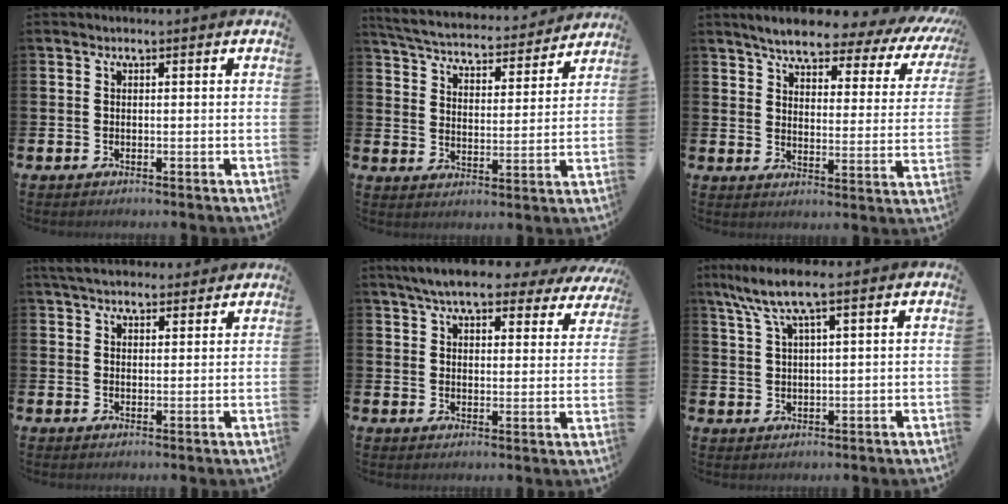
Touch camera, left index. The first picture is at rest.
{"total": 5.2, "force": [5.1, 0.9, 1.0], "torque": [-0.046, -0.042, 0.082]}
{"total": 6.0, "force": [5.1, 1.3, 2.9], "torque": [-0.064, -0.037, 0.075]}
{"total": 4.6, "force": [4.3, 1.3, 1.0], "torque": [-0.027, -0.013, 0.079]}
{"total": 7.4, "force": [6.6, 1.5, 3.1], "torque": [-0.069, -0.027, 0.115]}
{"total": 6.7, "force": [4.5, 1.2, 4.8], "torque": [-0.105, -0.003, 0.081]}